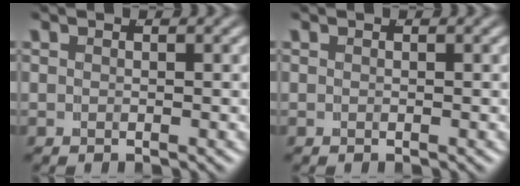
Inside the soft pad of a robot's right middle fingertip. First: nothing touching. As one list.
[{"total": 0.0}]